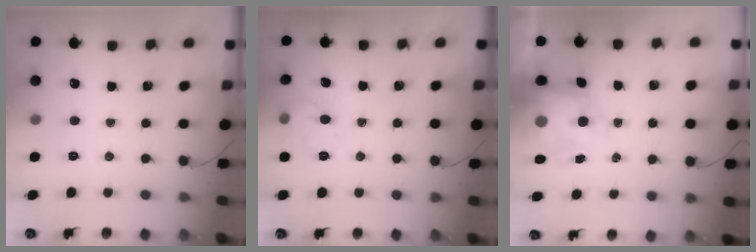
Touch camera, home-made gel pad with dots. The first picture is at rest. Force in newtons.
{"total": 8.3, "press": 8.2, "slide": 0.6}
{"total": 7.5, "press": 7.3, "slide": 1.3}